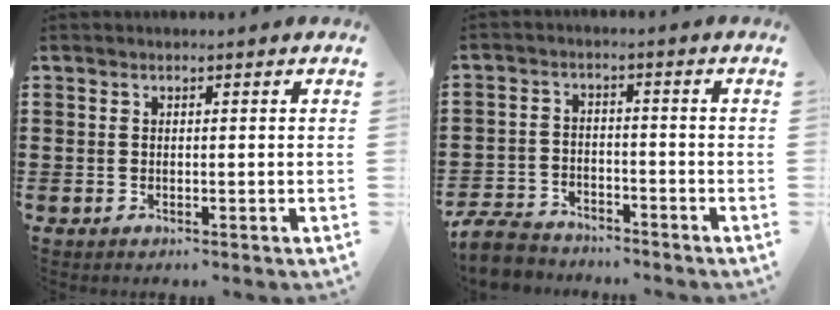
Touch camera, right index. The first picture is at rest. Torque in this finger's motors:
{"motor_torque": [-2.14, 0.00, -1.05, -0.21]}